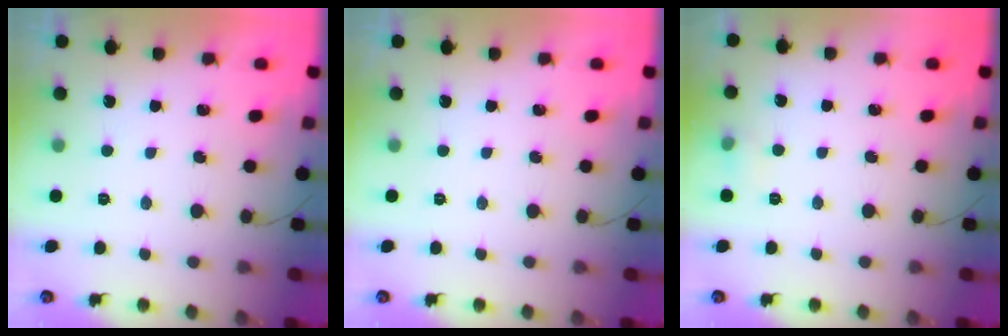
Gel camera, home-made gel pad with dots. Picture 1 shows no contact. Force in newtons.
{"total": 0.0}
{"total": 4.3, "press": 4.0, "slide": 1.5}